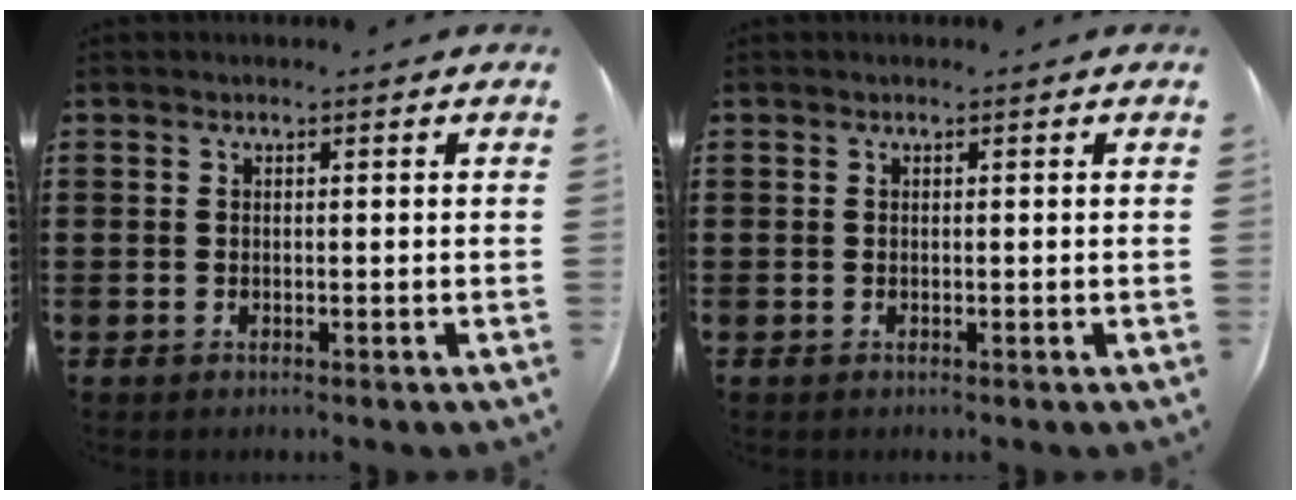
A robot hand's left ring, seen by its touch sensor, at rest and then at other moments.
{"total": 0.0}